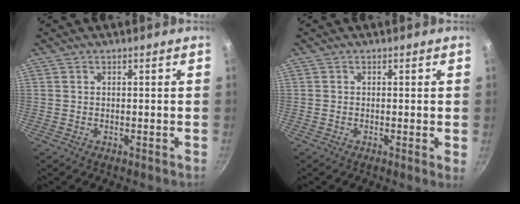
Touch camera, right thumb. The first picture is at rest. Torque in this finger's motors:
{"motor_torque": [-0.50, -0.19, -0.16, 0.01, 0.02]}